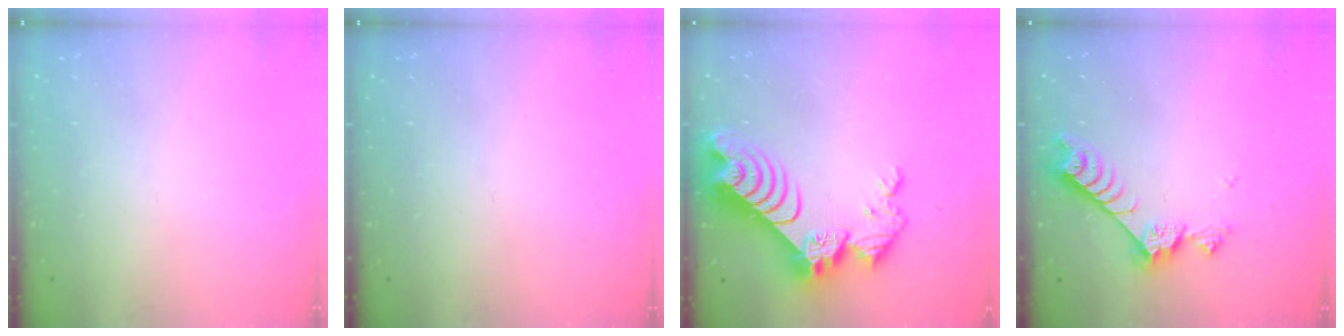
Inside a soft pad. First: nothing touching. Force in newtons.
{"total": 0.0}
{"total": 14.6, "press": 14.5, "slide": 1.5}
{"total": 8.5, "press": 8.4, "slide": 1.4}